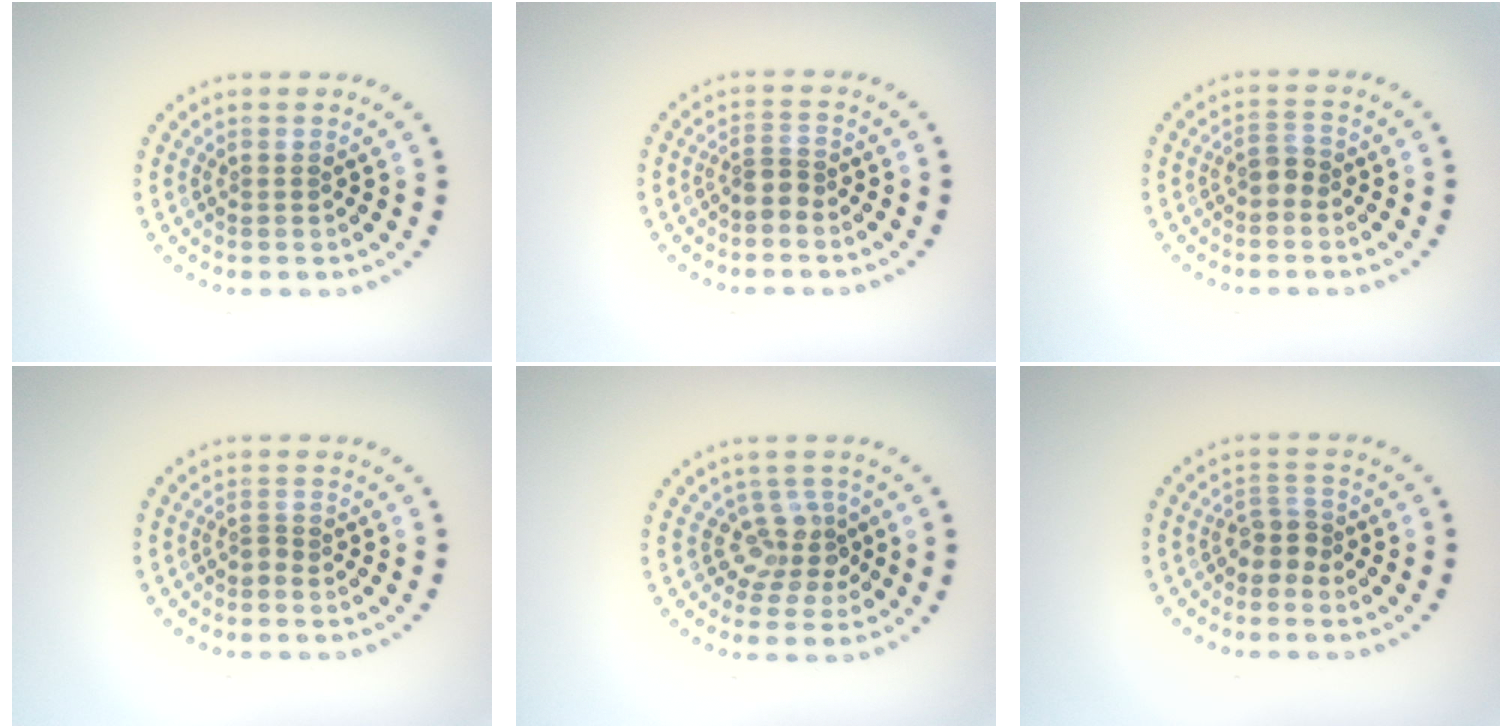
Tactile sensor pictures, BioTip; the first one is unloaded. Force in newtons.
{"total": 1.4, "press": 1.0, "slide": 1.0}
{"total": 1.4, "press": 1.3, "slide": 0.7}
{"total": 0.6, "press": 0.3, "slide": 0.5}
{"total": 3.0, "press": 2.2, "slide": 2.1}
{"total": 2.1, "press": 1.6, "slide": 1.4}